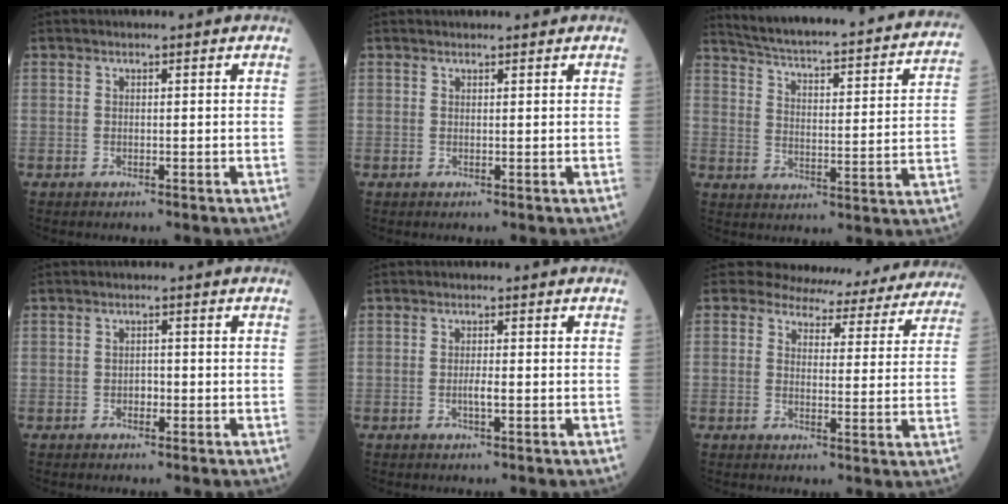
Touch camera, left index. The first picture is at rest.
{"total": 2.9, "force": [2.7, 0.5, 0.6], "torque": [-0.005, 0.020, 0.032]}
{"total": 27.7, "force": [24.6, 3.5, 12.2], "torque": [-0.189, -0.061, 0.300]}
{"total": 1.3, "force": [-1.0, 0.7, 0.5], "torque": [-0.005, -0.003, -0.019]}
{"total": 1.4, "force": [-0.9, 0.0, 1.0], "torque": [-0.021, -0.008, -0.016]}
{"total": 16.7, "force": [15.7, 5.2, 2.4], "torque": [-0.008, -0.044, 0.157]}